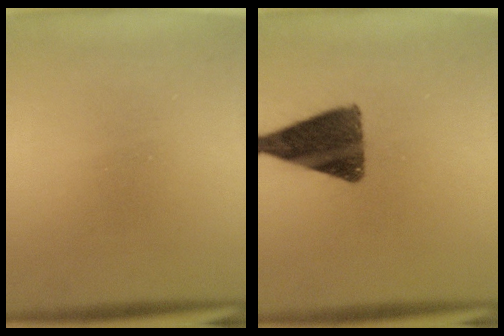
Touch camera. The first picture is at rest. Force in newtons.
{"total": 11.5}